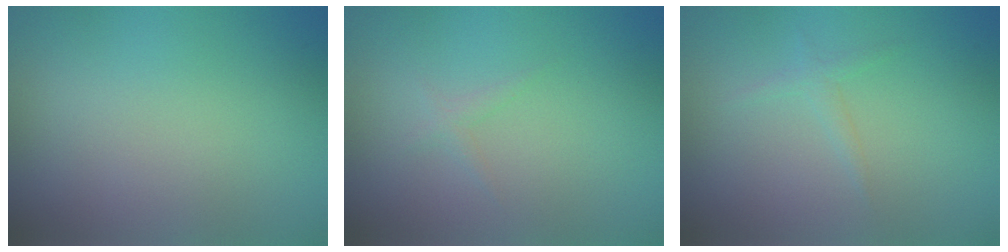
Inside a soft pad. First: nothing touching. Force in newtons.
{"total": 0.7, "press": 0.7, "slide": 0.0}
{"total": 0.9, "press": 0.9, "slide": 0.1}